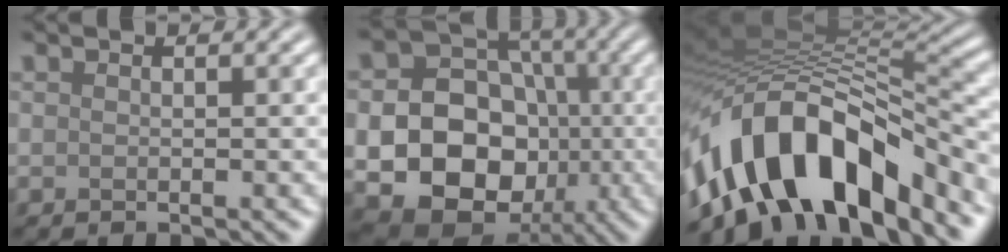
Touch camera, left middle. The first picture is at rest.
{"total": 14.5, "force": [-2.7, 12.0, 7.6], "torque": [-0.119, -0.028, -0.068]}
{"total": 13.8, "force": [-6.8, 6.9, 9.8], "torque": [-0.154, 0.012, -0.129]}